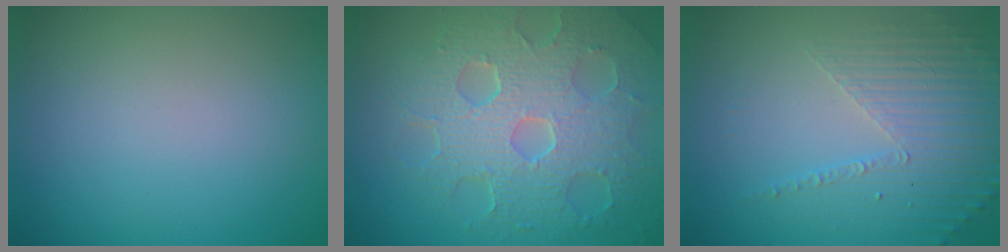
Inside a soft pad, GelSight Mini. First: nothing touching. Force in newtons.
{"total": 9.0, "press": 6.0, "slide": 6.6}
{"total": 5.3, "press": 3.1, "slide": 4.2}